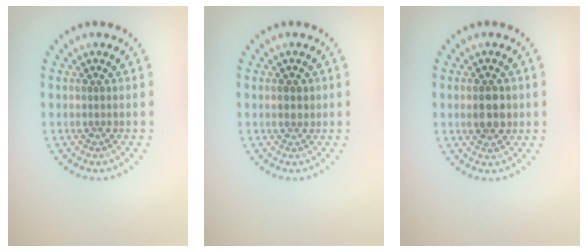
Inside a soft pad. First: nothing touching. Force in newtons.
{"total": 1.2, "press": 1.2, "slide": 0.3}
{"total": 2.6, "press": 2.6, "slide": 0.2}